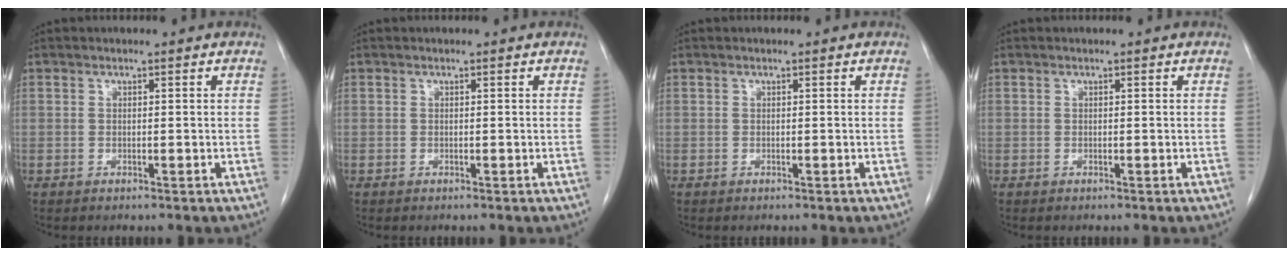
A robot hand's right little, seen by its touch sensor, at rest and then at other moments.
{"total": 0.0}
{"total": 0.0}
{"total": 0.0}